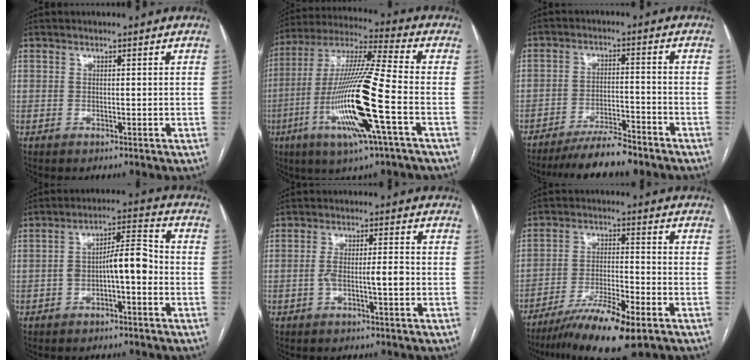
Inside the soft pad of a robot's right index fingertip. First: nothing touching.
{"total": 18.8, "force": [-5.7, 0.2, 17.9], "torque": [-0.366, -0.018, -0.112]}
{"total": 9.0, "force": [-8.1, 0.9, 3.9], "torque": [-0.058, -0.011, -0.133]}
{"total": 7.3, "force": [-1.7, 2.0, 6.9], "torque": [-0.116, 0.030, -0.027]}
{"total": 4.5, "force": [-1.2, 0.6, 4.3], "torque": [-0.082, 0.011, -0.017]}
{"total": 11.8, "force": [-7.8, 1.3, 8.8], "torque": [-0.157, -0.025, -0.131]}